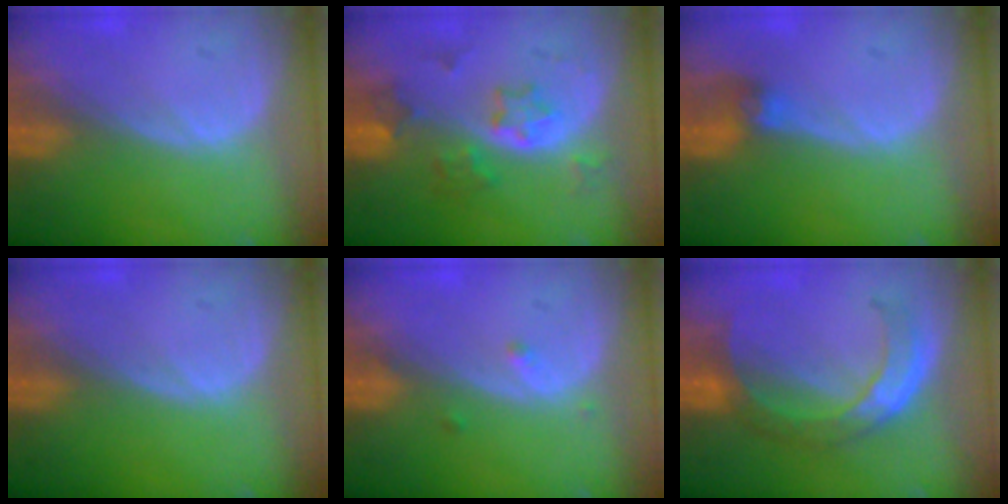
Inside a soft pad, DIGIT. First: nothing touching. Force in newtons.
{"total": 5.8, "press": 5.3, "slide": 2.4}
{"total": 2.8, "press": 2.6, "slide": 1.1}
{"total": 0.0}
{"total": 1.3, "press": 1.1, "slide": 0.7}
{"total": 7.8, "press": 6.7, "slide": 4.0}